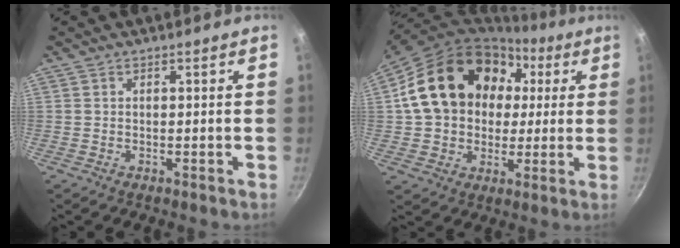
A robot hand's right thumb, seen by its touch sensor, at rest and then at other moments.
{"total": 22.8, "force": [4.5, 17.8, 13.5], "torque": [-0.211, 0.042, 0.077]}